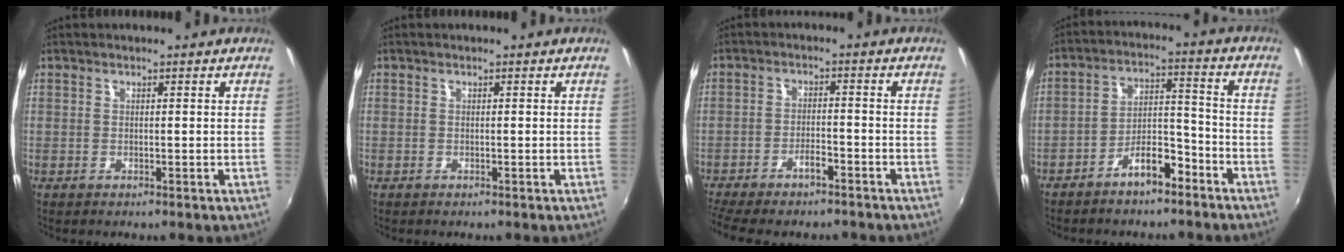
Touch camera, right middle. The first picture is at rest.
{"total": 0.0}
{"total": 7.5, "force": [-6.3, 1.7, 3.7], "torque": [-0.090, -0.009, -0.104]}
{"total": 7.6, "force": [-5.6, 3.0, 4.2], "torque": [-0.076, 0.032, -0.085]}